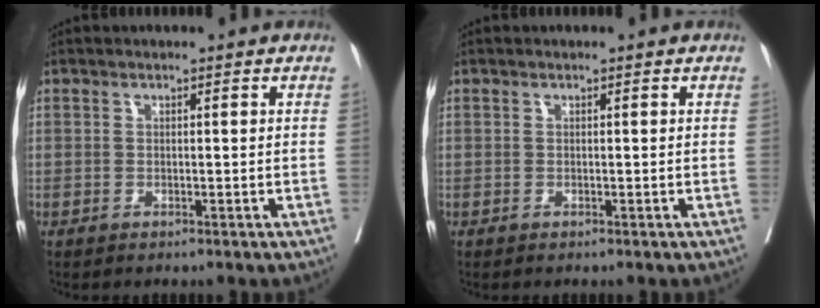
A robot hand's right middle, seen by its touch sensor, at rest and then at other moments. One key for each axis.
{"total": 0.0}